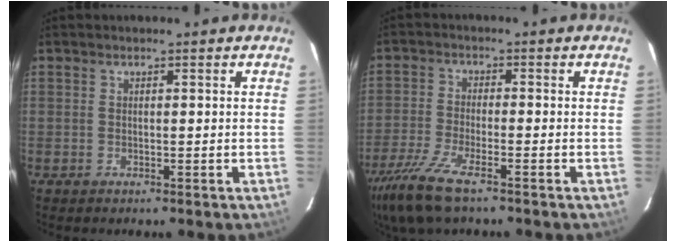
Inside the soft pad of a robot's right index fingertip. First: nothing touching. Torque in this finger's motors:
{"motor_torque": [1.22, -0.93, 0.28, 0.09]}